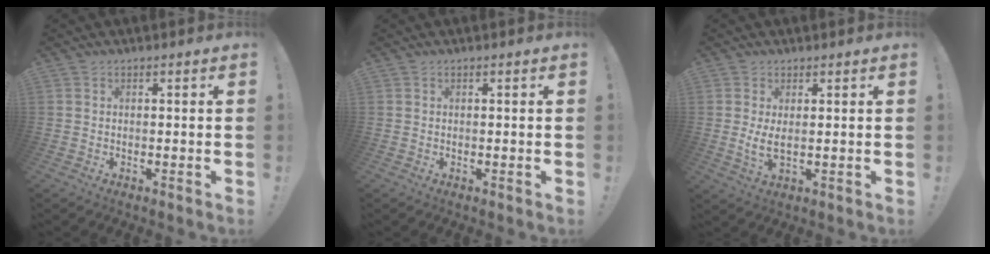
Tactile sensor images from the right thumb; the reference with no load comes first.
{"total": 0.0}
{"total": 4.5, "force": [0.9, 1.5, 4.1], "torque": [-0.063, -0.012, 0.015]}